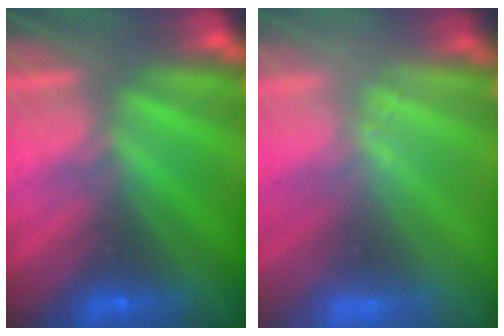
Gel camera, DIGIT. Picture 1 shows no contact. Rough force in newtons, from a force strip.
{"total": 2.5}